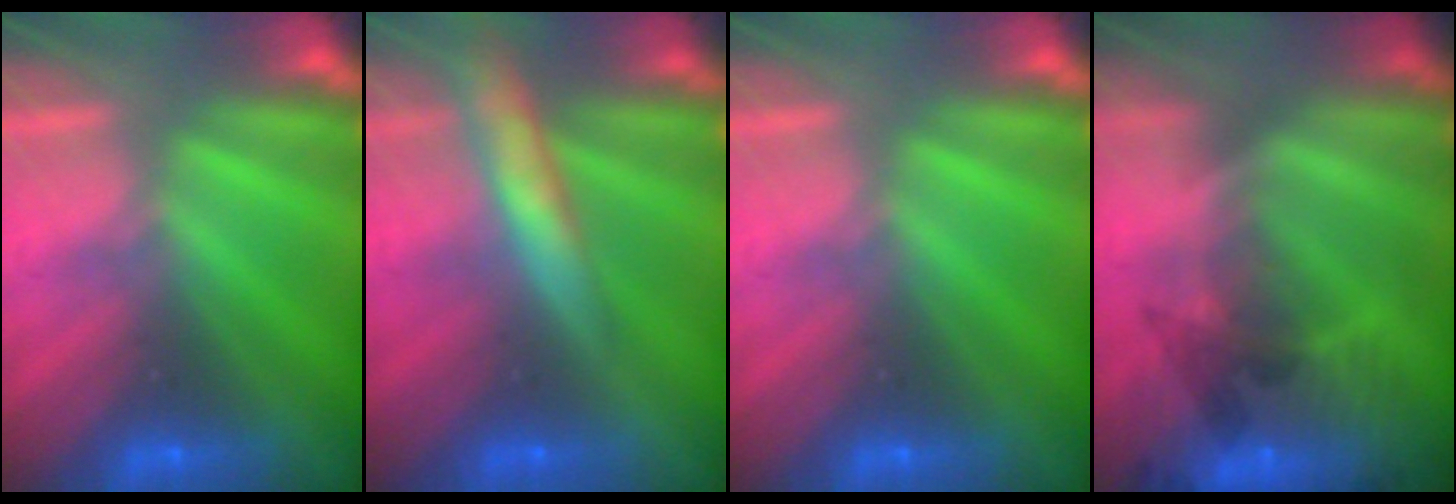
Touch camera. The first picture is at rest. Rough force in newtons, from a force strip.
{"total": 9.1}
{"total": 0.0}
{"total": 7.2}